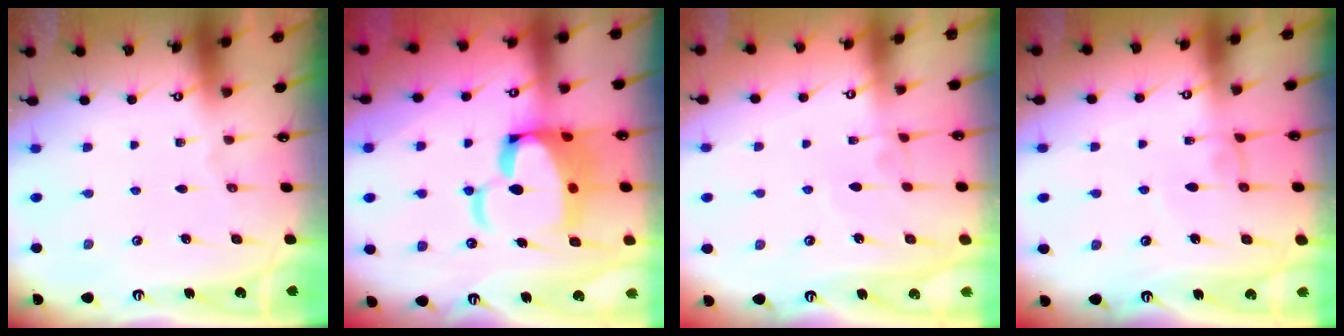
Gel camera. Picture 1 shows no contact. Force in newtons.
{"total": 14.2, "press": 14.0, "slide": 1.9}
{"total": 3.5, "press": 3.5, "slide": 0.2}
{"total": 0.0}